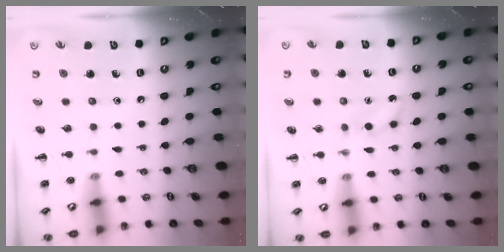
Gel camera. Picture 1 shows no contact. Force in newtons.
{"total": 3.5, "press": 3.3, "slide": 1.2}